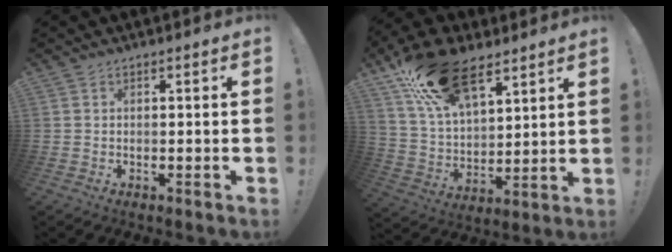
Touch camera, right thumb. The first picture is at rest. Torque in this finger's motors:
{"motor_torque": [0.10, 2.88, 1.69, 1.08, 0.18]}